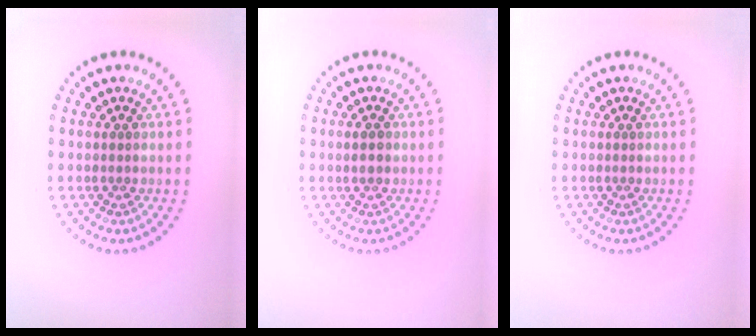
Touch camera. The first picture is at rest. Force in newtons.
{"total": 1.2, "press": 1.1, "slide": 0.2}
{"total": 0.0}